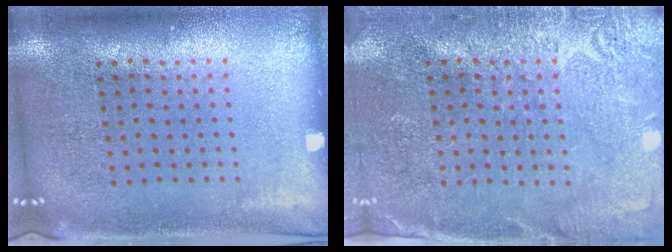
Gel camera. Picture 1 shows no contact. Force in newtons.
{"total": 2.7, "press": 2.7, "slide": 0.4}